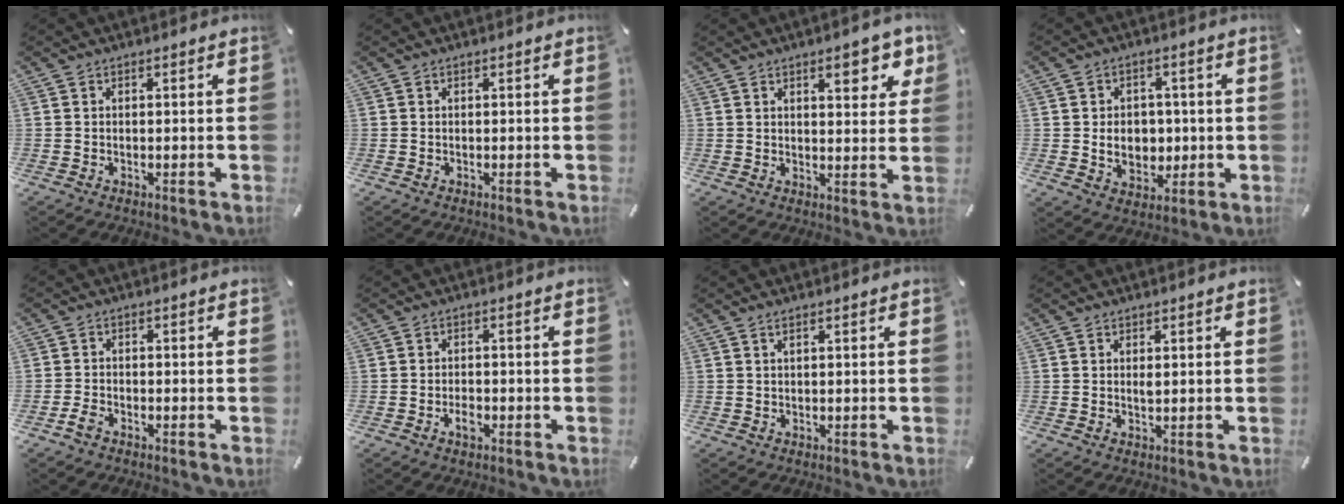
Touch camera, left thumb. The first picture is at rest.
{"total": 0.0}
{"total": 8.1, "force": [4.6, 3.1, 5.9], "torque": [-0.075, -0.018, 0.072]}
{"total": 7.9, "force": [-0.1, 6.4, 4.6], "torque": [-0.068, 0.002, -0.004]}
{"total": 2.4, "force": [-1.5, 1.5, 1.0], "torque": [-0.017, 0.008, -0.030]}
{"total": 2.6, "force": [-1.3, 1.4, 1.8], "torque": [-0.039, 0.002, -0.025]}
{"total": 0.9, "force": [0.4, 0.0, 0.8], "torque": [-0.015, 0.001, 0.006]}
{"total": 1.0, "force": [0.3, 0.4, 0.9], "torque": [-0.019, 0.000, 0.005]}